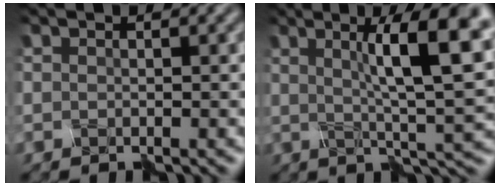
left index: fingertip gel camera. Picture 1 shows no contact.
{"total": 9.7, "force": [2.0, 1.6, 9.4], "torque": [-0.129, 0.011, 0.026]}